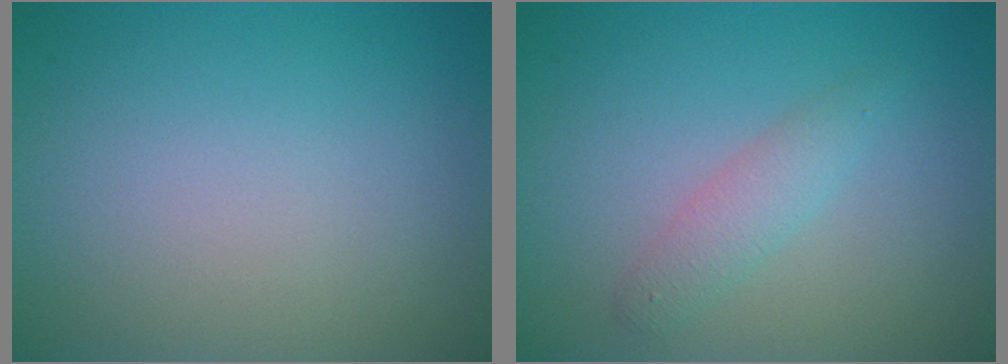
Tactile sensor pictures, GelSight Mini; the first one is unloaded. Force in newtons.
{"total": 1.9, "press": 1.9, "slide": 0.0}